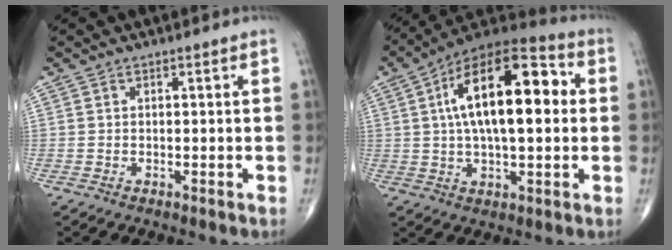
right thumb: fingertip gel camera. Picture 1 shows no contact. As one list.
[{"total": 21.1, "force": [3.3, 9.1, 18.7], "torque": [-0.291, 0.025, 0.042]}]